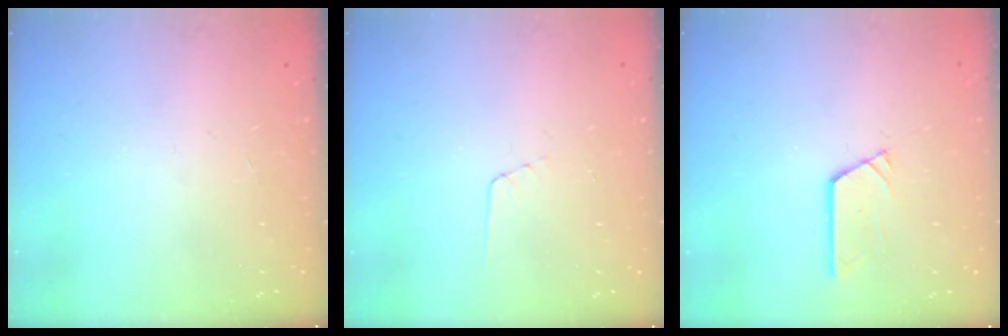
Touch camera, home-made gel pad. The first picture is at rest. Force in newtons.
{"total": 2.7, "press": 2.7, "slide": 0.2}
{"total": 2.9, "press": 2.9, "slide": 0.3}